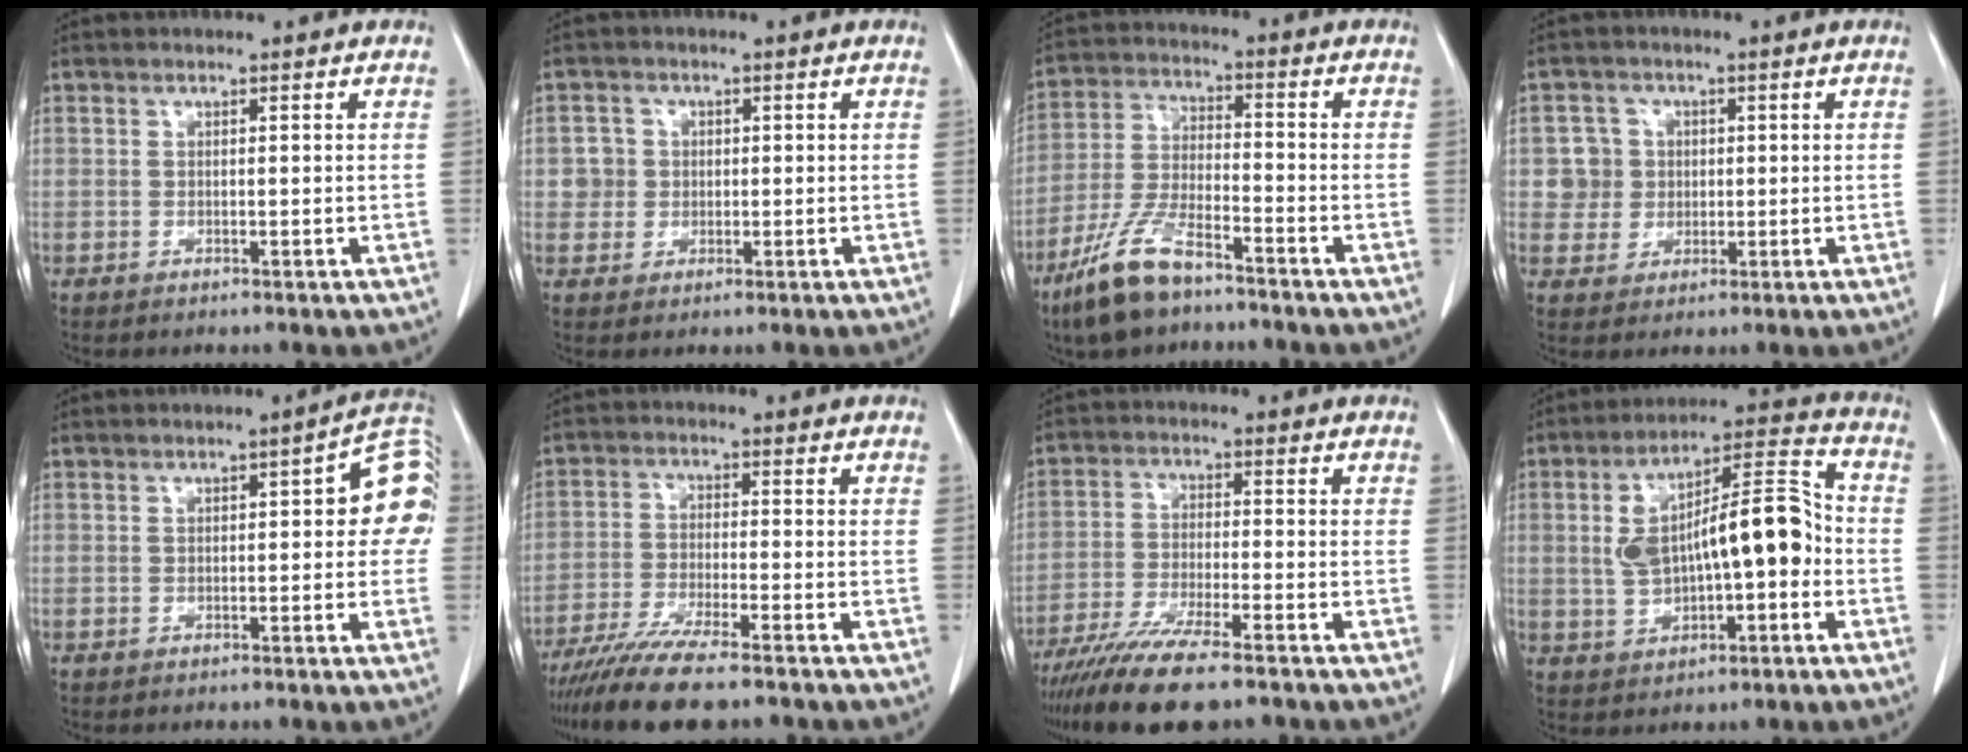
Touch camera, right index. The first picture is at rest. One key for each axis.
{"total": 3.1, "fx": 0.3, "fy": 3.0, "fz": 0.1, "tx": 0.011, "ty": 0.007, "tz": 0.004}
{"total": 10.5, "fx": -7.4, "fy": 2.8, "fz": 6.8, "tx": -0.152, "ty": -0.016, "tz": -0.143}
{"total": 4.6, "fx": 0.6, "fy": 4.6, "fz": 0.1, "tx": 0.010, "ty": 0.013, "tz": 0.014}
{"total": 7.3, "fx": 0.8, "fy": 2.3, "fz": 6.9, "tx": -0.069, "ty": 0.028, "tz": 0.001}
{"total": 11.1, "fx": -9.1, "fy": 0.6, "fz": 6.2, "tx": -0.101, "ty": -0.028, "tz": -0.152}
{"total": 12.1, "fx": -9.5, "fy": 1.1, "fz": 7.4, "tx": -0.126, "ty": -0.029, "tz": -0.160}
{"total": 14.7, "fx": -0.7, "fy": 4.9, "fz": 13.8, "tx": -0.239, "ty": 0.040, "tz": -0.003}